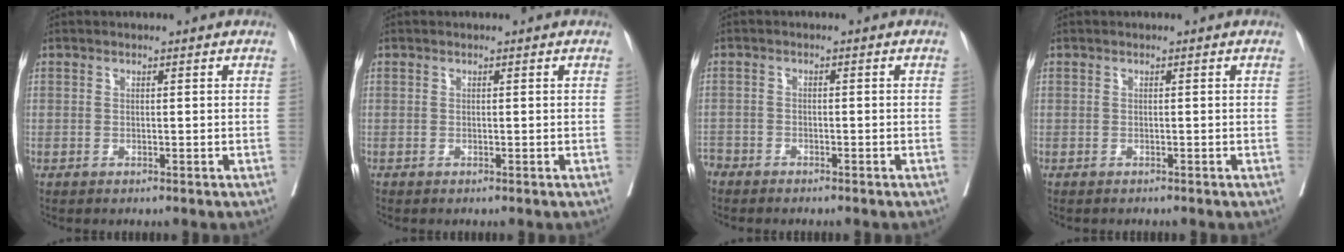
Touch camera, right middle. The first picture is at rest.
{"total": 0.0}
{"total": 2.9, "force": [-2.8, 0.7, 0.5], "torque": [-0.003, -0.005, -0.053]}
{"total": 0.8, "force": [-0.8, 0.1, 0.2], "torque": [-0.003, -0.002, -0.013]}